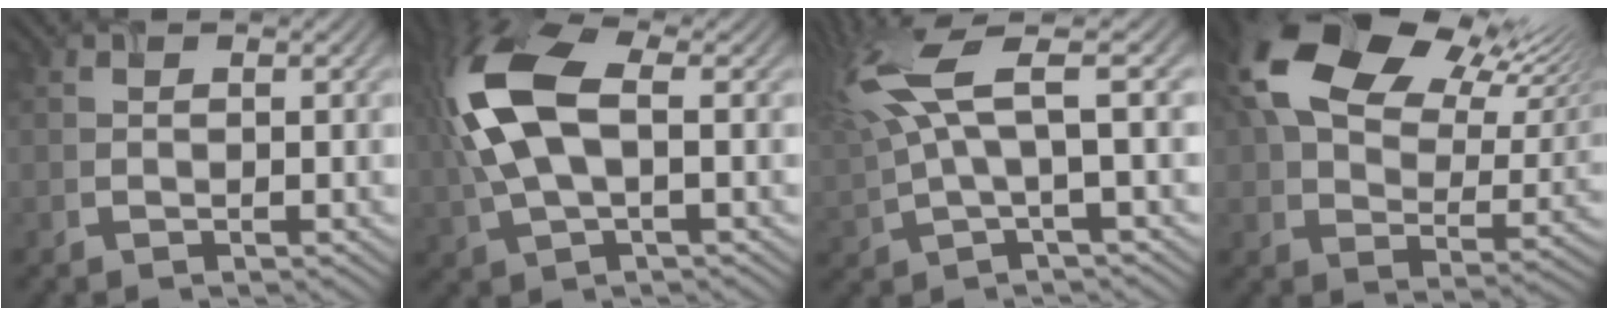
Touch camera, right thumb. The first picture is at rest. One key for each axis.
{"total": 11.4, "fx": 1.3, "fy": 5.6, "fz": 9.8, "tx": -0.254, "ty": 0.010, "tz": 0.026}
{"total": 10.5, "fx": 3.9, "fy": 2.9, "fz": 9.4, "tx": -0.205, "ty": 0.015, "tz": 0.077}
{"total": 19.7, "fx": 10.2, "fy": 11.0, "fz": 12.8, "tx": -0.270, "ty": 0.038, "tz": 0.178}